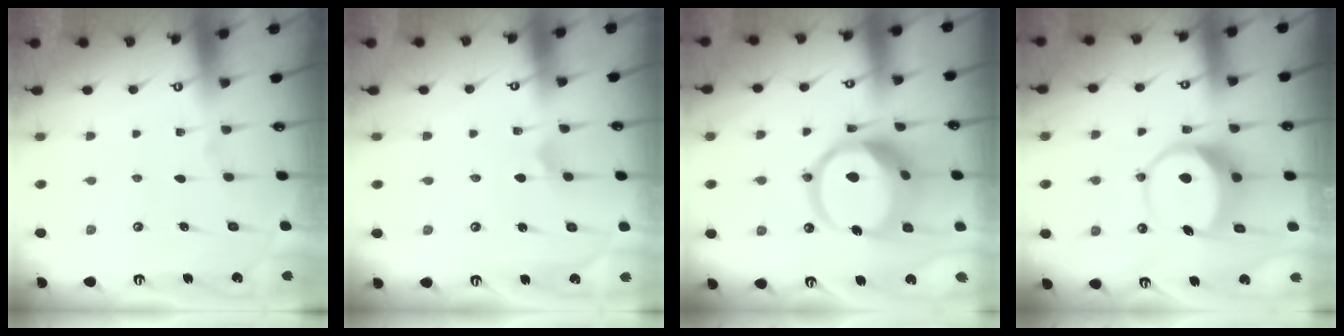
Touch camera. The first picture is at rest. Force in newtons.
{"total": 2.6, "press": 2.6, "slide": 0.3}
{"total": 17.3, "press": 17.1, "slide": 2.3}
{"total": 8.8, "press": 8.6, "slide": 1.5}